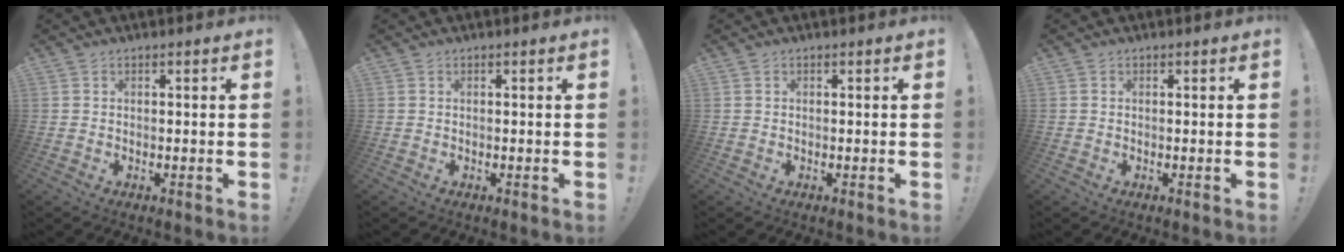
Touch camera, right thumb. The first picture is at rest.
{"total": 0.0}
{"total": 0.0}
{"total": 0.0}